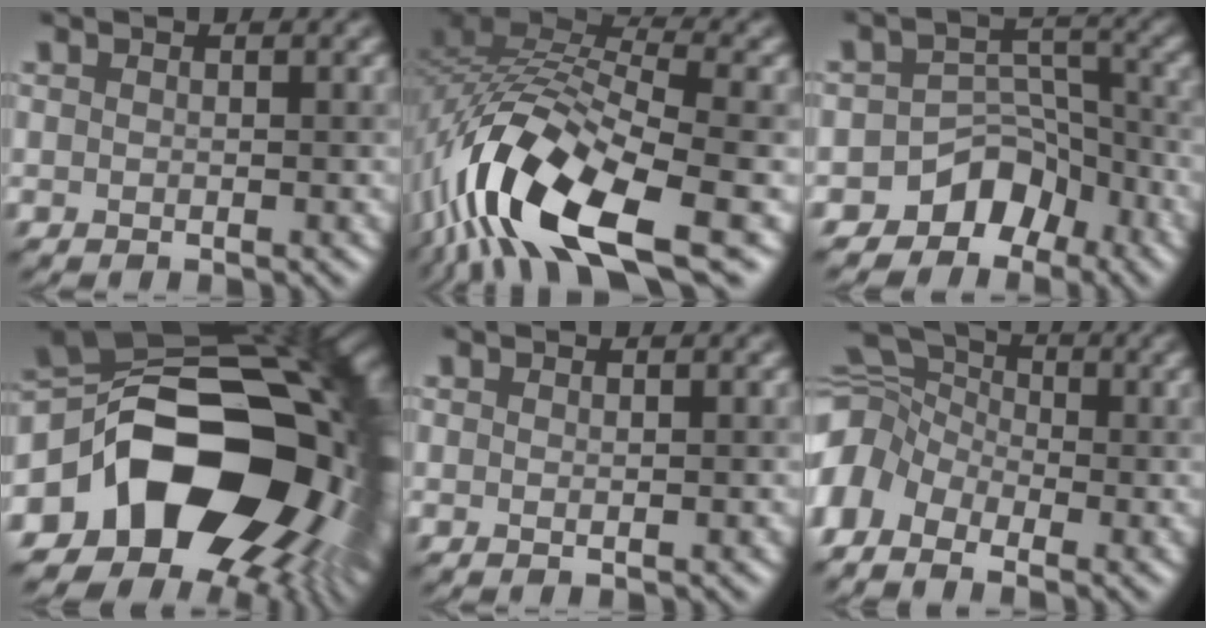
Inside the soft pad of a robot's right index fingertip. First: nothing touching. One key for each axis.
{"total": 14.0, "fx": -6.7, "fy": 5.2, "fz": 11.1, "tx": -0.213, "ty": 0.000, "tz": -0.130}
{"total": 6.4, "fx": -4.5, "fy": 4.2, "fz": 1.7, "tx": 0.009, "ty": 0.014, "tz": -0.073}
{"total": 18.2, "fx": -4.0, "fy": 12.3, "fz": 12.7, "tx": -0.190, "ty": 0.001, "tz": -0.063}
{"total": 0.0}
{"total": 7.2, "fx": -2.7, "fy": 5.0, "fz": 4.3, "tx": -0.090, "ty": 0.010, "tz": -0.056}